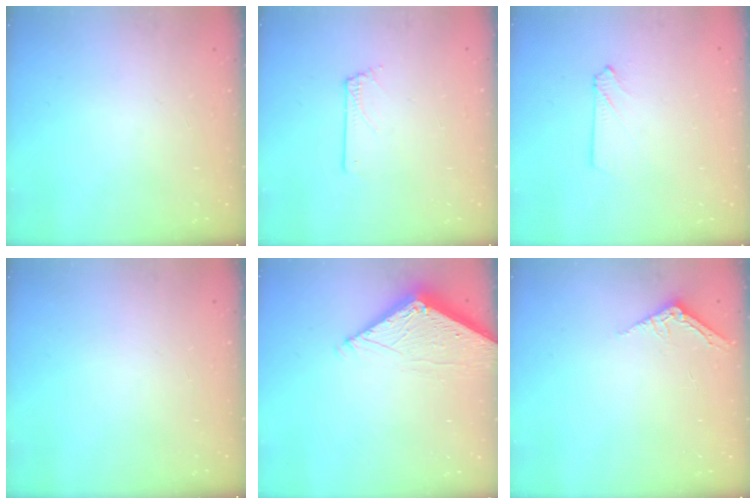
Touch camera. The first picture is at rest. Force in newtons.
{"total": 0.0}
{"total": 2.4, "press": 2.4, "slide": 0.3}
{"total": 0.0}
{"total": 6.2, "press": 6.2, "slide": 0.2}
{"total": 3.0, "press": 3.0, "slide": 0.2}